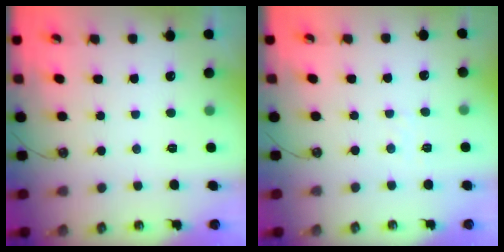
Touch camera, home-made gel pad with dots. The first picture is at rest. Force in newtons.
{"total": 3.2, "press": 3.2, "slide": 0.5}